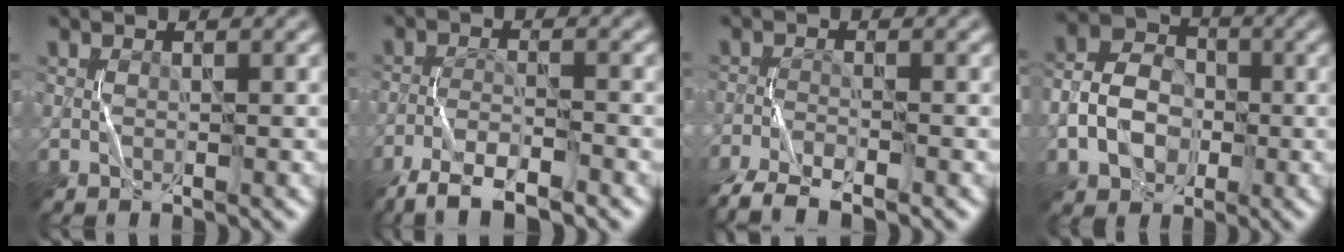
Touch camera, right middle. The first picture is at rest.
{"total": 4.7, "force": [-3.9, 0.8, 2.5], "torque": [-0.045, -0.003, -0.076]}
{"total": 4.8, "force": [-4.2, 0.7, 2.2], "torque": [-0.040, -0.020, -0.086]}
{"total": 5.3, "force": [-1.6, 4.2, 2.9], "torque": [-0.051, -0.001, -0.037]}